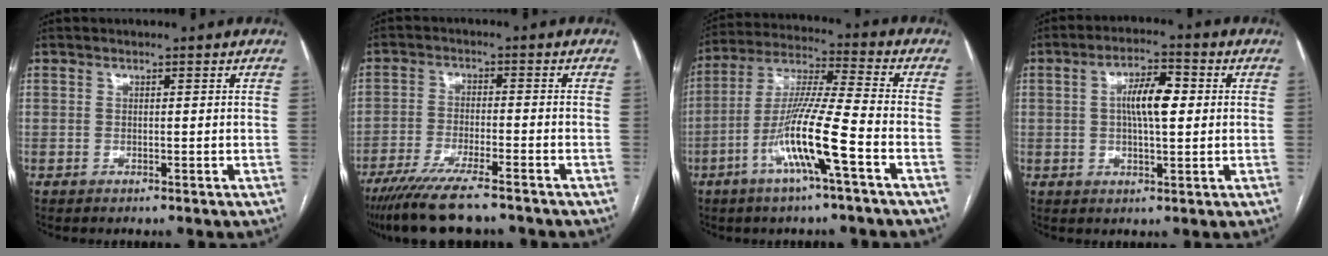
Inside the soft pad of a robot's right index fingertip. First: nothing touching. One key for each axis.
{"total": 11.3, "fx": -9.0, "fy": 1.4, "fz": 6.7, "tx": -0.111, "ty": -0.026, "tz": -0.148}
{"total": 13.1, "fx": -5.1, "fy": -0.4, "fz": 12.1, "tx": -0.239, "ty": -0.001, "tz": -0.100}
{"total": 7.1, "fx": 0.9, "fy": 2.1, "fz": 6.8, "tx": -0.122, "ty": 0.017, "tz": 0.013}